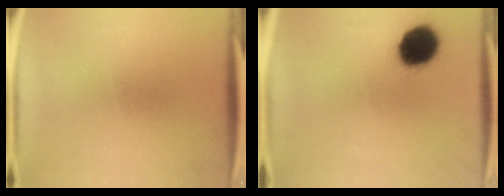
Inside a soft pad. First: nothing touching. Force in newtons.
{"total": 11.8}